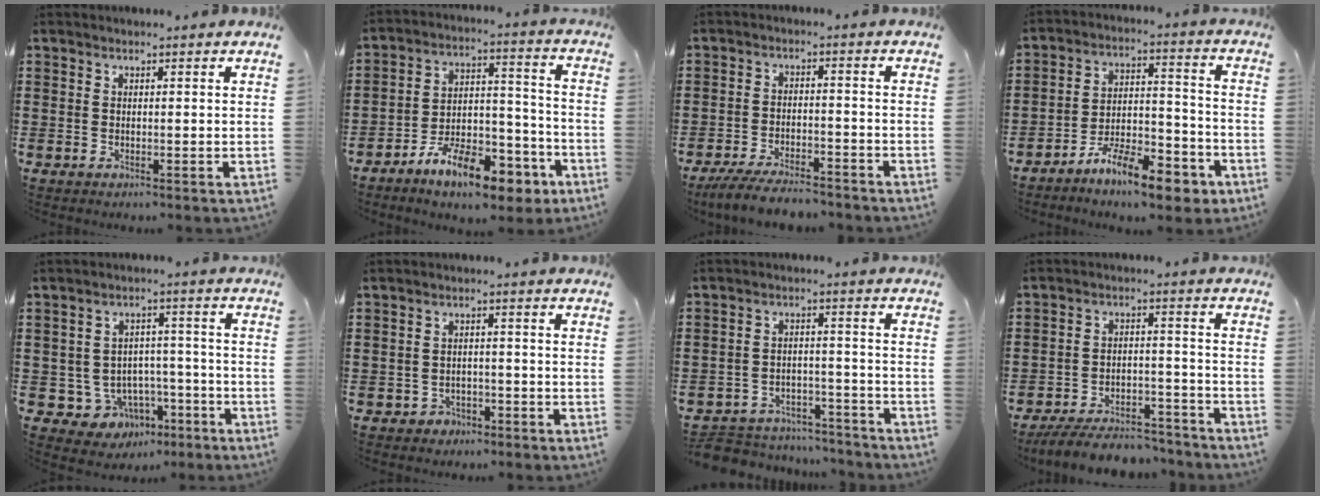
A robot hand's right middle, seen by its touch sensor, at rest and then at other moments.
{"total": 12.3, "force": [-9.1, 4.5, 6.9], "torque": [-0.108, 0.048, -0.163]}
{"total": 5.3, "force": [-4.9, 0.6, 1.9], "torque": [-0.043, -0.004, -0.097]}
{"total": 11.0, "force": [-8.5, 3.4, 6.1], "torque": [-0.091, 0.036, -0.153]}
{"total": 5.3, "force": [-2.7, 4.4, 1.3], "torque": [-0.036, 0.017, -0.047]}
{"total": 1.8, "force": [-1.5, 1.0, 0.0], "torque": [-0.009, 0.001, -0.035]}
{"total": 5.4, "force": [-5.3, 0.9, 0.4], "torque": [-0.019, 0.009, -0.111]}
{"total": 7.0, "force": [-6.6, 1.3, 1.9], "torque": [-0.034, 0.013, -0.128]}